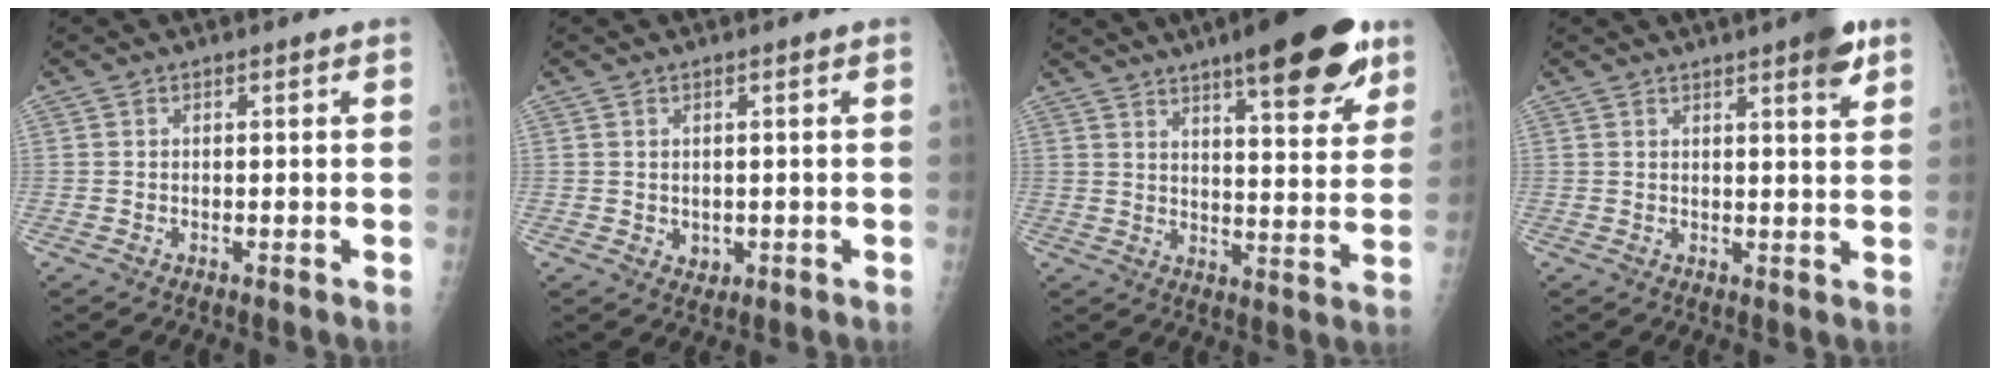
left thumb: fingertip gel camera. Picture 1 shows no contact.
{"total": 2.2, "force": [-0.2, 1.8, 1.2], "torque": [-0.010, -0.001, 0.005]}
{"total": 18.5, "force": [11.6, 4.8, 13.6], "torque": [-0.162, -0.047, 0.165]}
{"total": 6.0, "force": [3.5, 1.1, 4.8], "torque": [-0.056, -0.014, 0.042]}